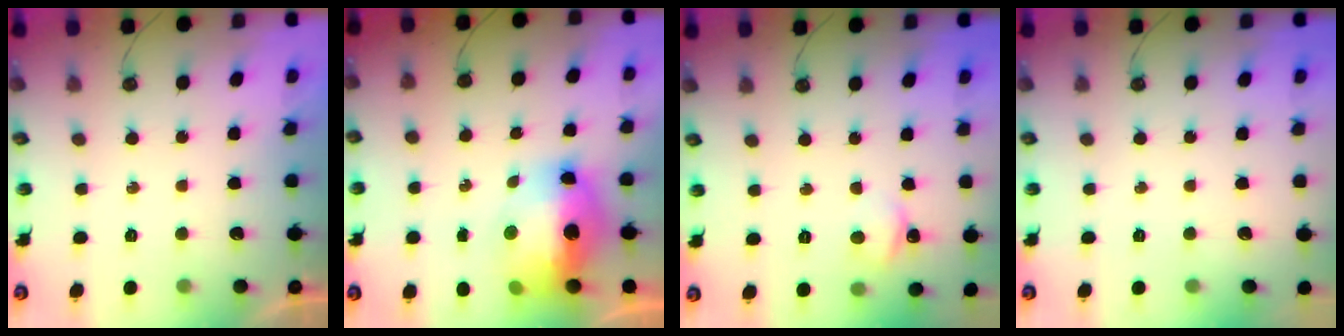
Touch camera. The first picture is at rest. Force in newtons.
{"total": 15.5, "press": 15.4, "slide": 1.6}
{"total": 2.5, "press": 2.5, "slide": 0.4}
{"total": 0.0}